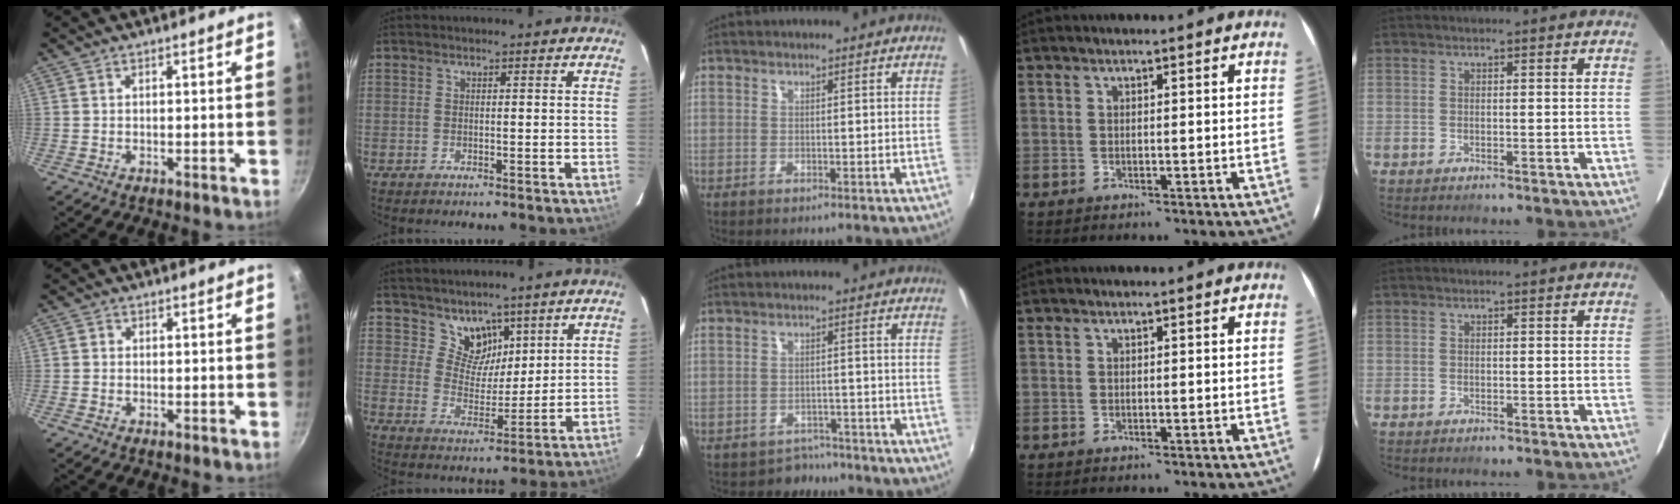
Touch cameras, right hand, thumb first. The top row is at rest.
{"thumb": {"total": 0.9, "force": [-0.2, 0.9, 0.3], "torque": [-0.003, 0.003, -0.006]}, "index": {"total": 7.1, "force": [5.2, 4.7, 1.6], "torque": [-0.014, -0.005, 0.099]}, "middle": {"total": 4.7, "force": [-3.8, 2.7, -0.2], "torque": [0.000, 0.006, -0.057]}}